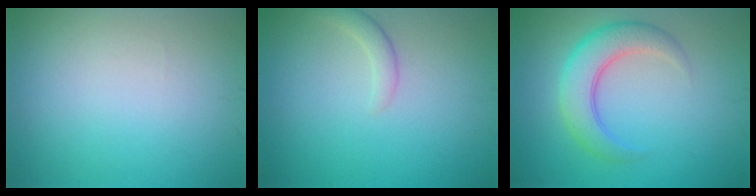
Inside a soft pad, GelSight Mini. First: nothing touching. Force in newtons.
{"total": 1.4, "press": 1.4, "slide": 0.1}
{"total": 4.7, "press": 4.7, "slide": 0.3}